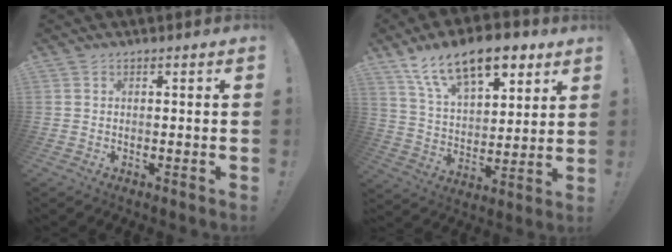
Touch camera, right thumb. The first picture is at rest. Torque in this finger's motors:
{"motor_torque": [0.23, 1.34, 0.58, -0.06, 0.31]}